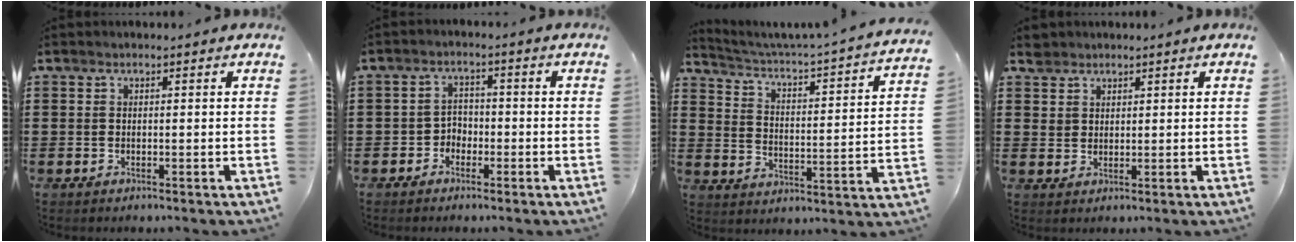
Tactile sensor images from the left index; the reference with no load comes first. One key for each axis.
{"total": 2.4, "fx": -1.5, "fy": 1.8, "fz": 0.5, "tx": -0.018, "ty": 0.006, "tz": -0.036}
{"total": 1.8, "fx": 1.2, "fy": -0.2, "fz": 1.3, "tx": -0.041, "ty": -0.032, "tz": 0.006}
{"total": 3.0, "fx": 2.3, "fy": 1.9, "fz": 0.0, "tx": -0.003, "ty": 0.005, "tz": 0.043}